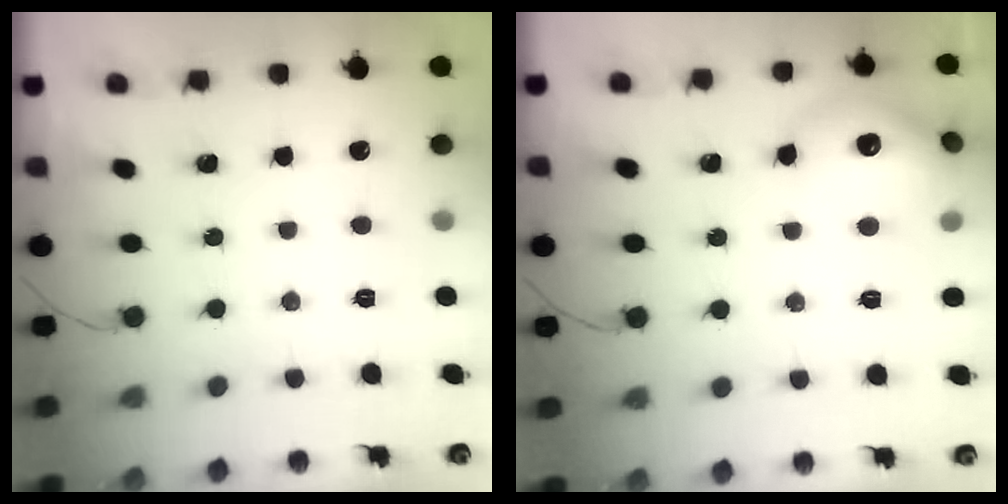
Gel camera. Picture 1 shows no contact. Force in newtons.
{"total": 15.3, "press": 15.3, "slide": 1.3}